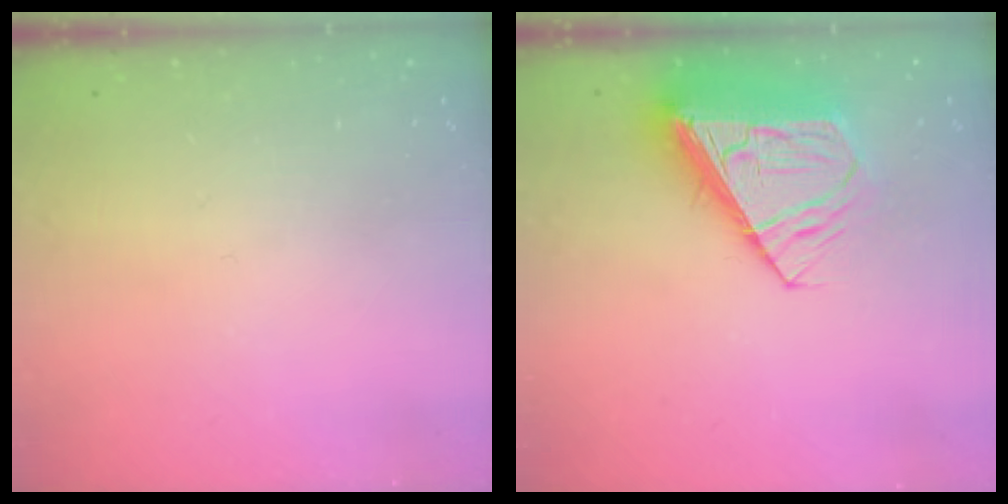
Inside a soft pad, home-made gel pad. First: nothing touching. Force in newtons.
{"total": 11.2, "press": 11.1, "slide": 1.6}